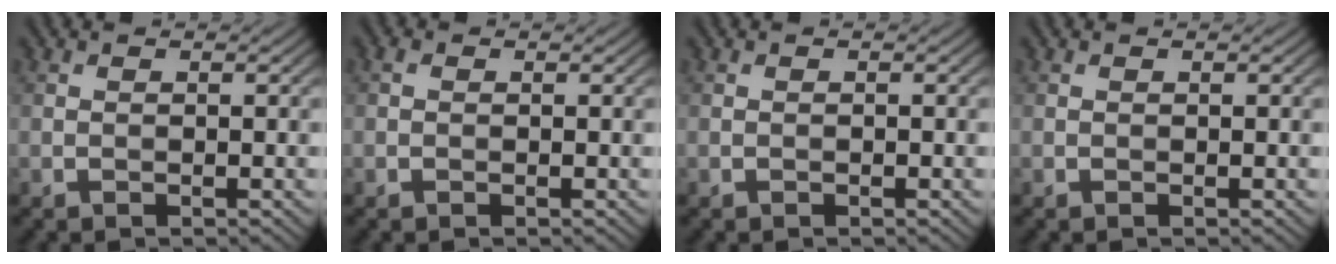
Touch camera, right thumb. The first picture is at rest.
{"total": 0.6, "force": [0.0, 0.4, 0.3], "torque": [-0.006, 0.002, -0.002]}
{"total": 0.0}
{"total": 0.0}